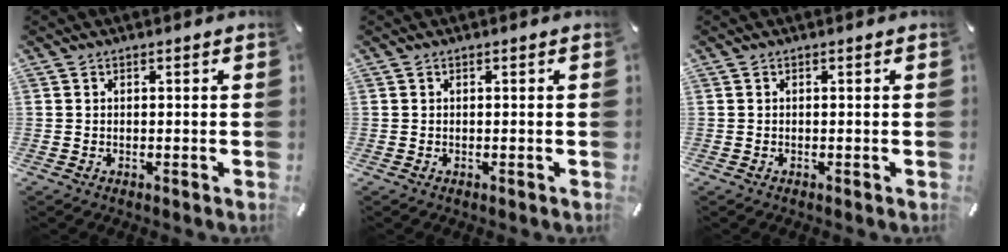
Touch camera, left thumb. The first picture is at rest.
{"total": 0.0}
{"total": 0.0}